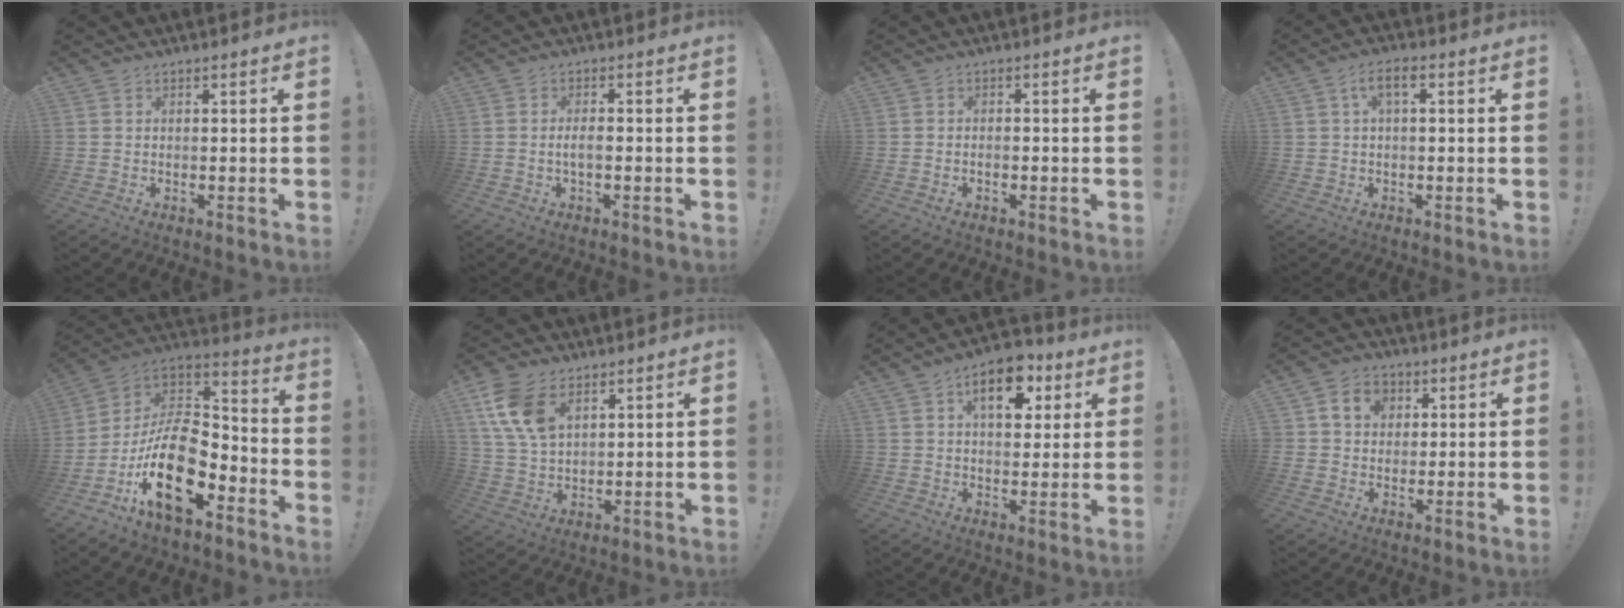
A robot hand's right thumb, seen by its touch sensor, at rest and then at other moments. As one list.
[{"total": 3.1, "force": [-0.9, 0.8, 2.9], "torque": [-0.062, 0.003, -0.017]}, {"total": 1.0, "force": [-0.9, 0.2, 0.3], "torque": [-0.006, -0.001, -0.016]}, {"total": 4.5, "force": [0.7, 1.7, 4.1], "torque": [-0.074, 0.010, 0.011]}, {"total": 21.9, "force": [-8.5, 11.5, 16.6], "torque": [-0.314, 0.040, -0.138]}, {"total": 12.1, "force": [5.9, 7.2, 7.8], "torque": [-0.159, -0.010, 0.115]}, {"total": 12.2, "force": [5.1, 7.3, 8.4], "torque": [-0.112, -0.007, 0.087]}, {"total": 7.7, "force": [2.6, 6.4, 3.4], "torque": [-0.054, 0.002, 0.051]}]